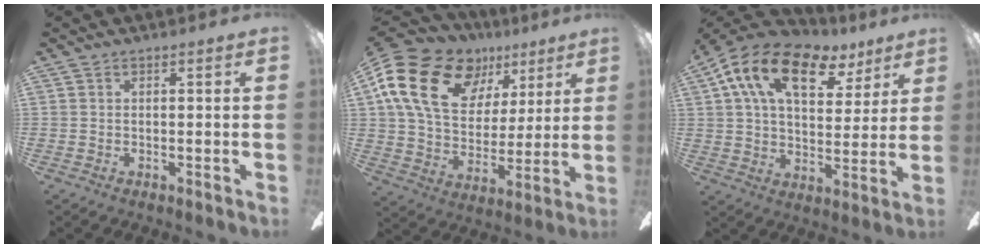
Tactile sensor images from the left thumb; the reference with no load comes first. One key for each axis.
{"total": 22.8, "fx": 10.6, "fy": 15.2, "fz": 13.3, "tx": -0.251, "ty": -0.030, "tz": 0.192}
{"total": 17.5, "fx": 9.3, "fy": 9.3, "fz": 11.5, "tx": -0.194, "ty": -0.033, "tz": 0.160}